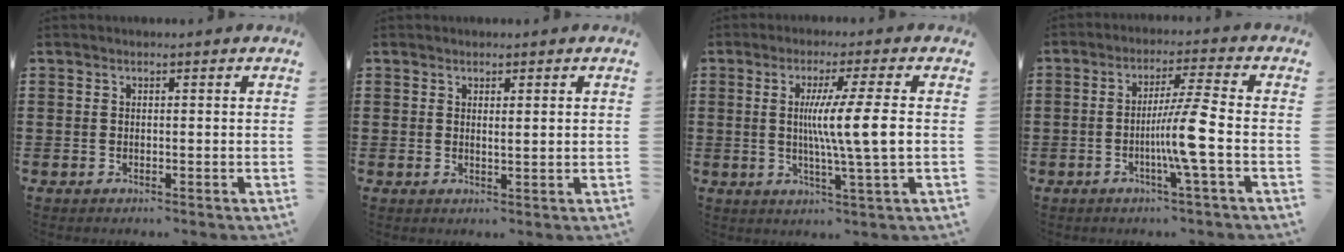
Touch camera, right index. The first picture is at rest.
{"total": 1.0, "force": [0.6, 0.0, 0.8], "torque": [-0.015, 0.000, 0.010]}
{"total": 7.5, "force": [0.8, -0.2, 7.4], "torque": [-0.137, -0.006, 0.008]}
{"total": 7.5, "force": [-2.1, -0.8, 7.2], "torque": [-0.122, -0.009, -0.040]}